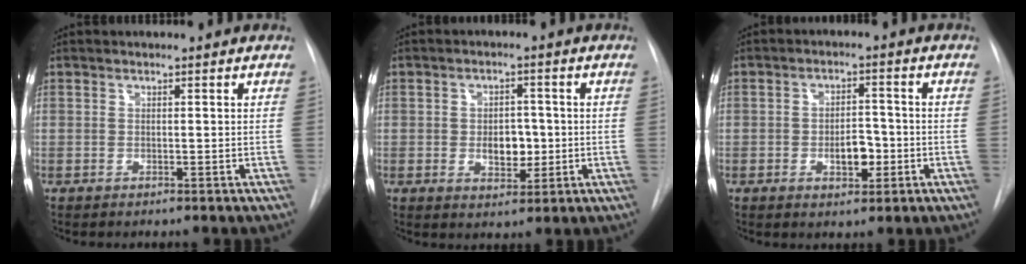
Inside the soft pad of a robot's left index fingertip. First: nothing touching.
{"total": 5.0, "force": [-0.4, 3.1, 3.8], "torque": [-0.053, 0.004, 0.001]}
{"total": 5.0, "force": [-1.5, 2.5, 4.1], "torque": [-0.060, 0.006, -0.018]}